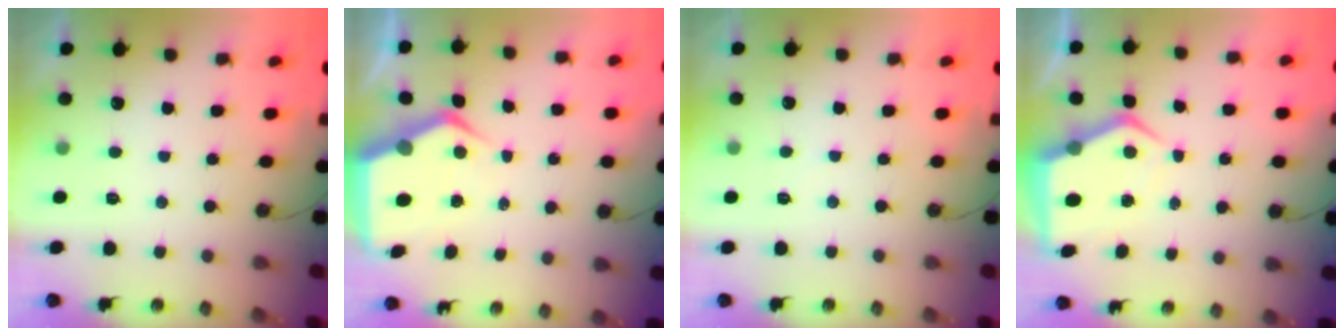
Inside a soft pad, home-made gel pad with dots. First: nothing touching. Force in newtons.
{"total": 7.9, "press": 7.8, "slide": 1.2}
{"total": 1.9, "press": 1.9, "slide": 0.3}
{"total": 7.4, "press": 7.3, "slide": 1.0}